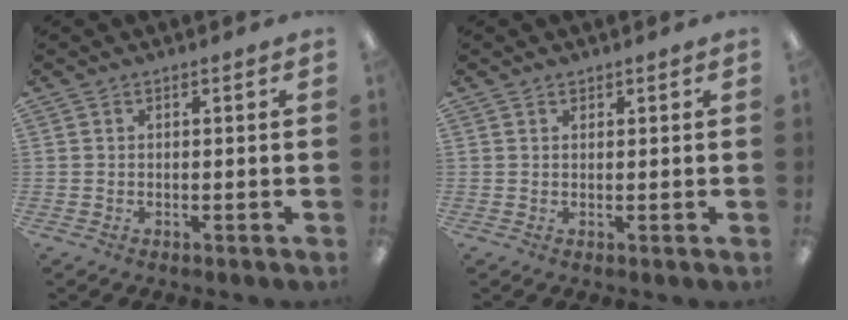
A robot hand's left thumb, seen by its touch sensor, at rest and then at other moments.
{"total": 0.8, "force": [0.7, 0.4, 0.0], "torque": [0.000, 0.001, 0.013]}